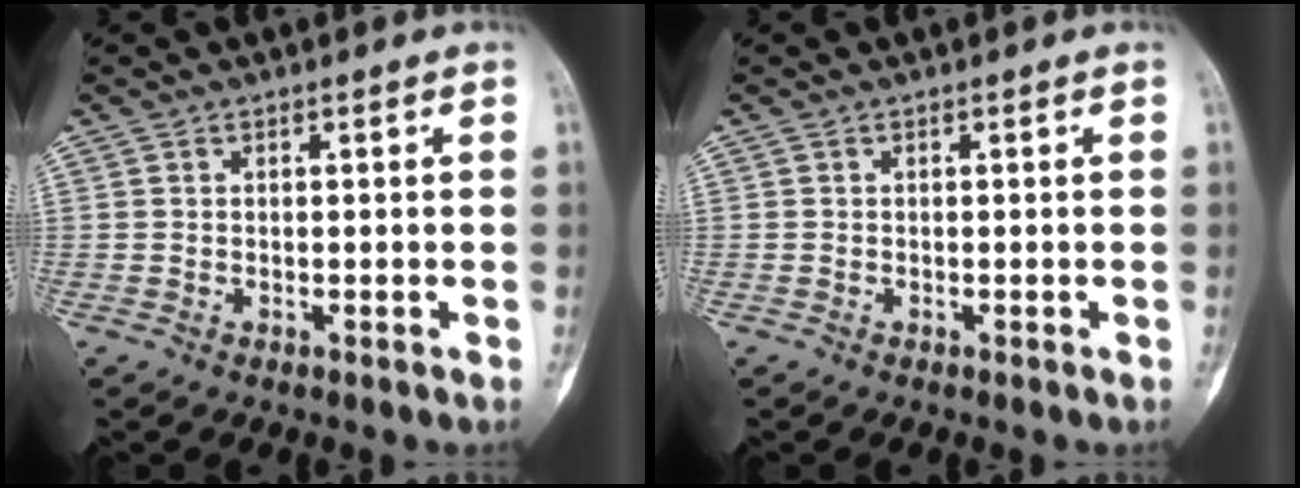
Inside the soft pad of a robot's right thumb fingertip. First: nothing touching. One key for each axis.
{"total": 0.0}